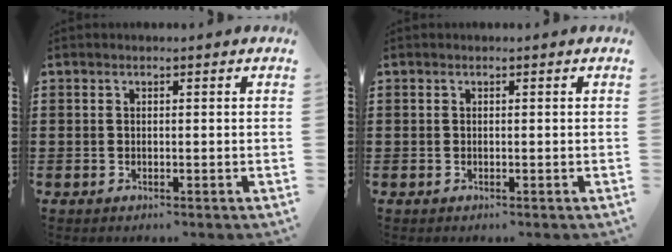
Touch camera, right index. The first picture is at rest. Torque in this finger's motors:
{"motor_torque": [-0.13, 0.13, 0.00, 0.00]}